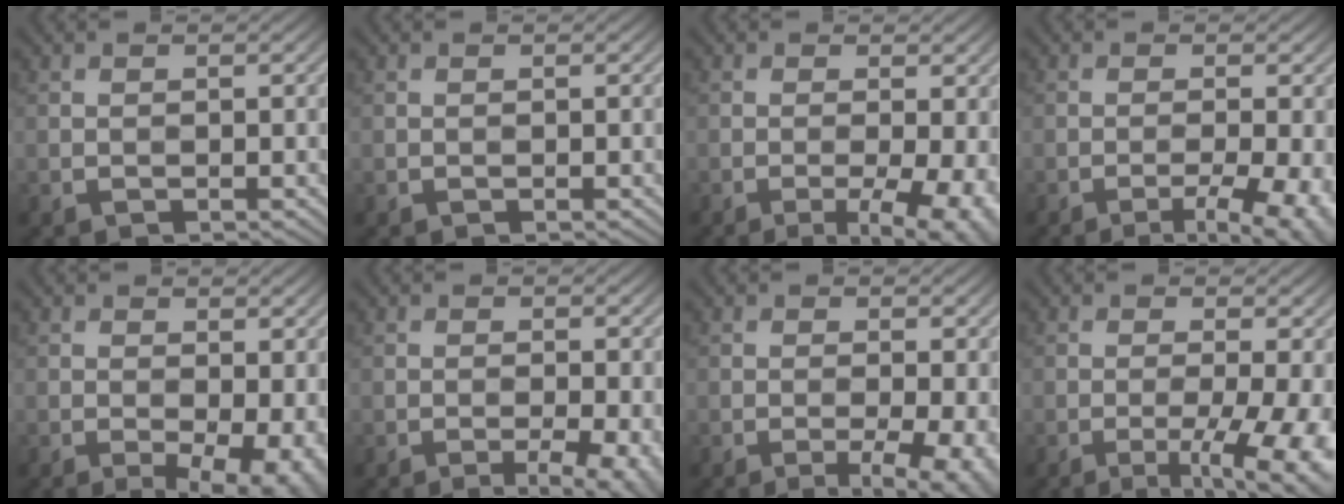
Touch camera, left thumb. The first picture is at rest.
{"total": 0.0}
{"total": 8.4, "force": [-2.9, 2.6, 7.4], "torque": [-0.099, -0.006, -0.029]}
{"total": 7.2, "force": [-3.3, 1.6, 6.2], "torque": [-0.088, -0.003, -0.040]}
{"total": 7.3, "force": [-1.8, 3.2, 6.3], "torque": [-0.090, -0.010, -0.020]}
{"total": 4.4, "force": [-1.8, 0.9, 4.0], "torque": [-0.060, -0.001, -0.024]}
{"total": 6.5, "force": [-2.2, 1.9, 5.8], "torque": [-0.085, -0.006, -0.024]}
{"total": 9.6, "force": [-3.3, 2.5, 8.7], "torque": [-0.122, -0.007, -0.036]}